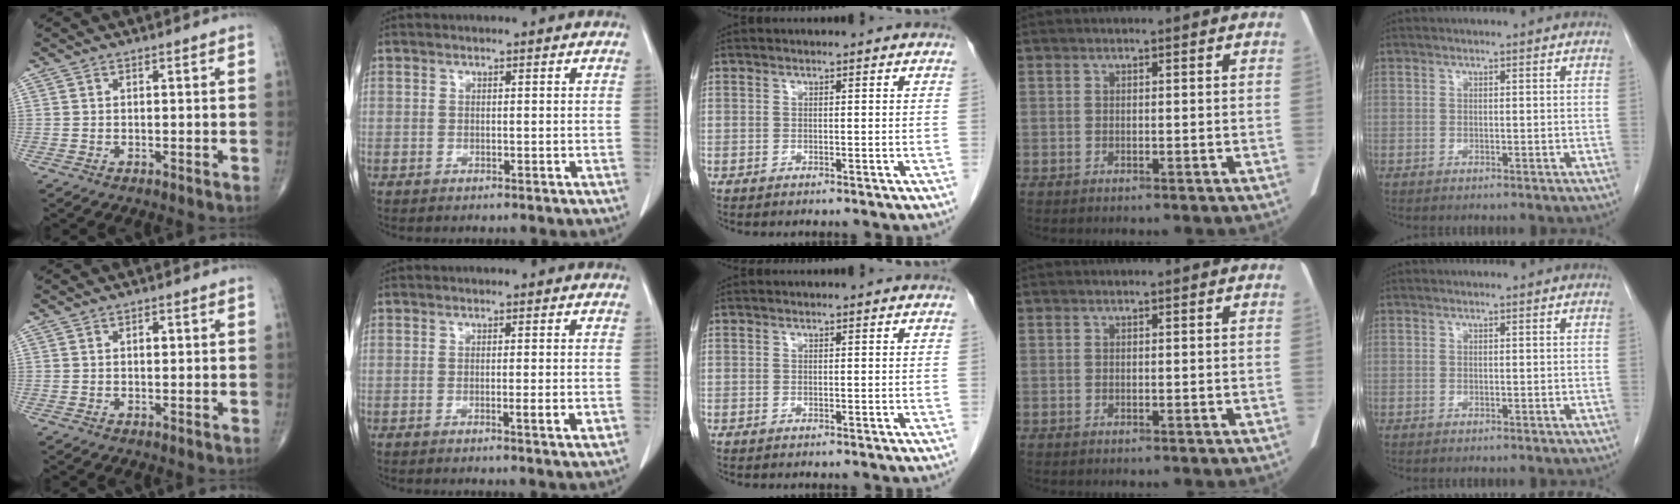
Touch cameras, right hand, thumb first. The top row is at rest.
{"thumb": {"total": 1.5, "force": [0.4, 0.9, 1.2], "torque": [-0.015, 0.001, 0.005]}, "index": {"total": 2.6, "force": [-0.7, 0.0, 2.5], "torque": [-0.034, -0.003, -0.009]}}